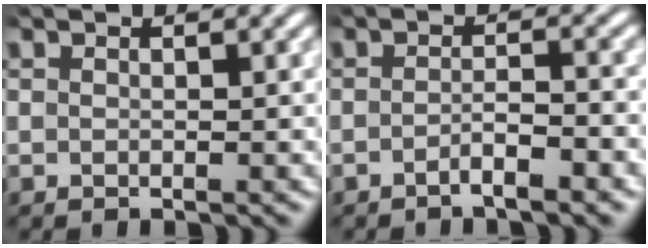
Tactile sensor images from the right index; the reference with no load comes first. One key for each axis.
{"total": 2.1, "fx": -1.6, "fy": 0.0, "fz": 1.4, "tx": -0.019, "ty": -0.004, "tz": -0.032}